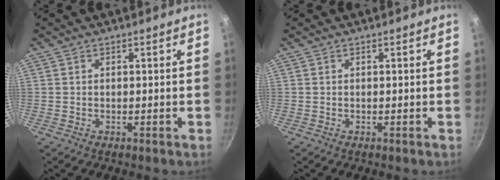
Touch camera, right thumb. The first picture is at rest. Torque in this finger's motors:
{"motor_torque": [0.00, 0.00, 0.00, 0.00, 0.01]}